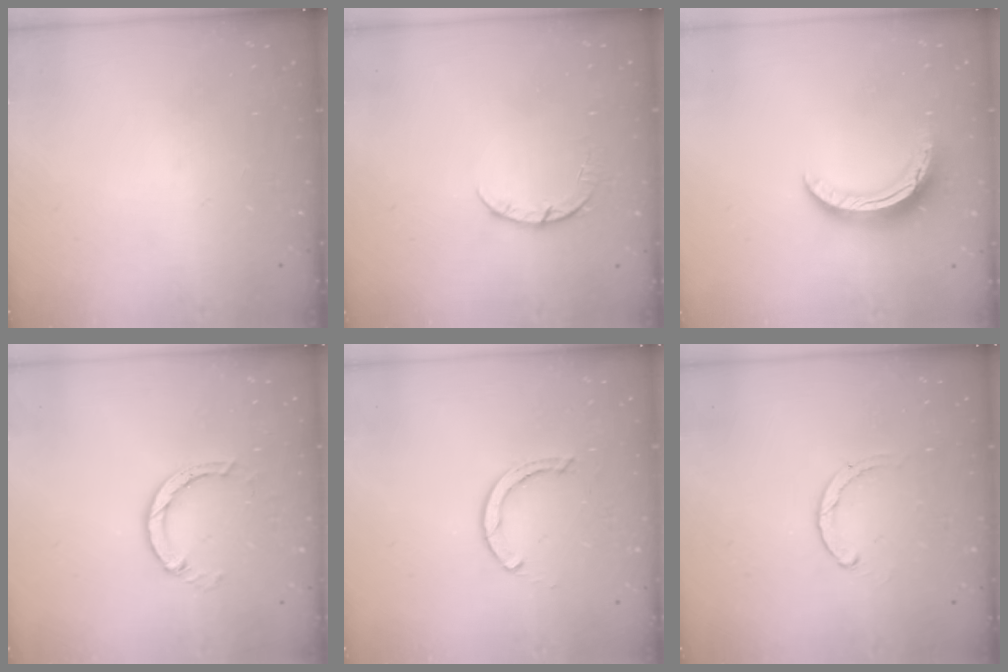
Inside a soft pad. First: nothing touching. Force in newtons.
{"total": 3.2, "press": 3.2, "slide": 0.5}
{"total": 11.0, "press": 11.0, "slide": 0.5}
{"total": 4.4, "press": 4.4, "slide": 0.5}
{"total": 2.4, "press": 2.4, "slide": 0.0}
{"total": 1.1, "press": 1.0, "slide": 0.3}